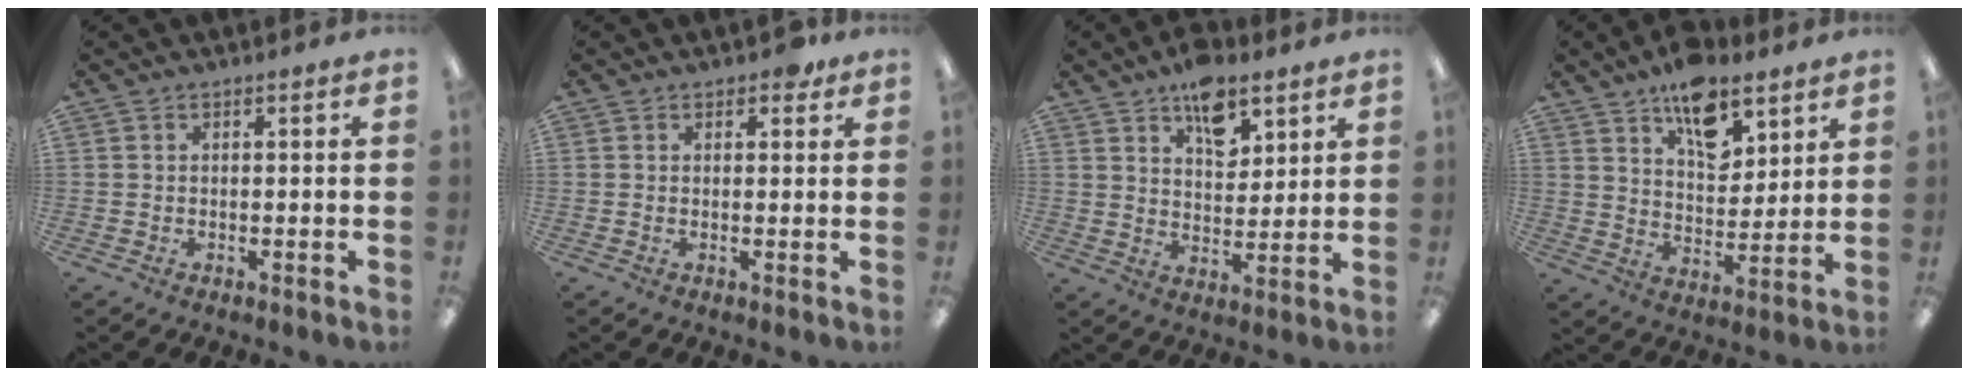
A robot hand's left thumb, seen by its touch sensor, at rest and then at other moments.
{"total": 2.4, "force": [1.6, 1.2, 1.2], "torque": [-0.003, -0.005, 0.023]}
{"total": 10.1, "force": [6.7, 5.3, 5.4], "torque": [-0.068, -0.033, 0.115]}
{"total": 13.1, "force": [8.7, 6.7, 7.2], "torque": [-0.099, -0.044, 0.152]}